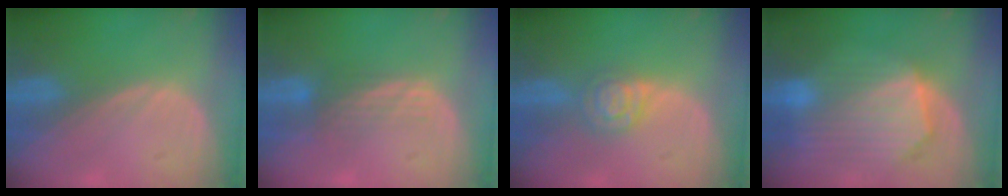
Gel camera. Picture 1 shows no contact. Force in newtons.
{"total": 3.6, "press": 2.9, "slide": 2.2}
{"total": 4.8, "press": 4.1, "slide": 2.4}
{"total": 10.3, "press": 8.9, "slide": 5.2}